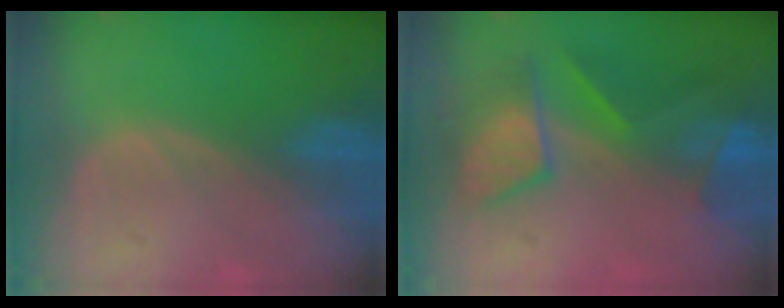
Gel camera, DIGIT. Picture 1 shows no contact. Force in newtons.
{"total": 7.7, "press": 7.6, "slide": 1.2}